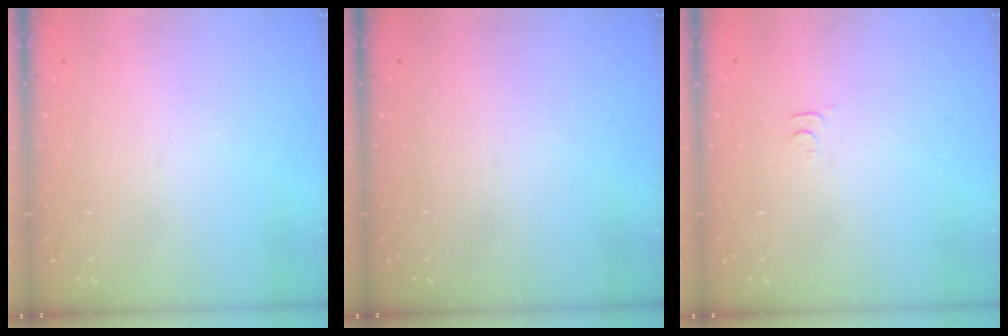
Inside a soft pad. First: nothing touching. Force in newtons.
{"total": 0.0}
{"total": 3.4, "press": 3.4, "slide": 0.5}